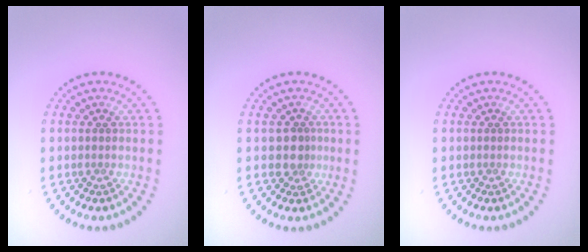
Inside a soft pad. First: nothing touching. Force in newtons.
{"total": 1.8, "press": 1.5, "slide": 1.0}
{"total": 0.0}